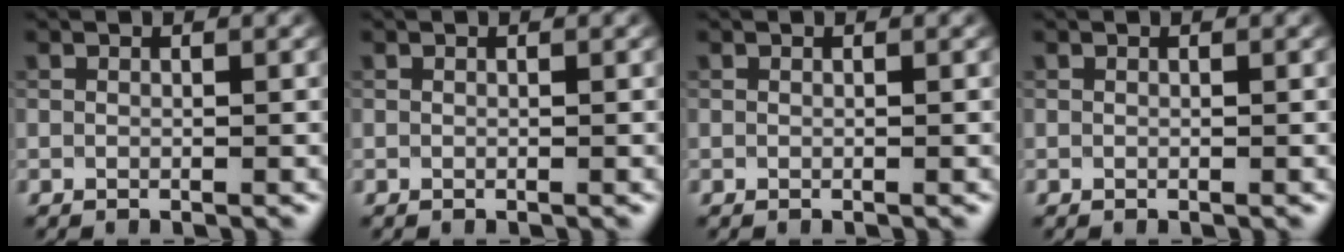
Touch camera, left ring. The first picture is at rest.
{"total": 0.0}
{"total": 0.0}
{"total": 0.0}